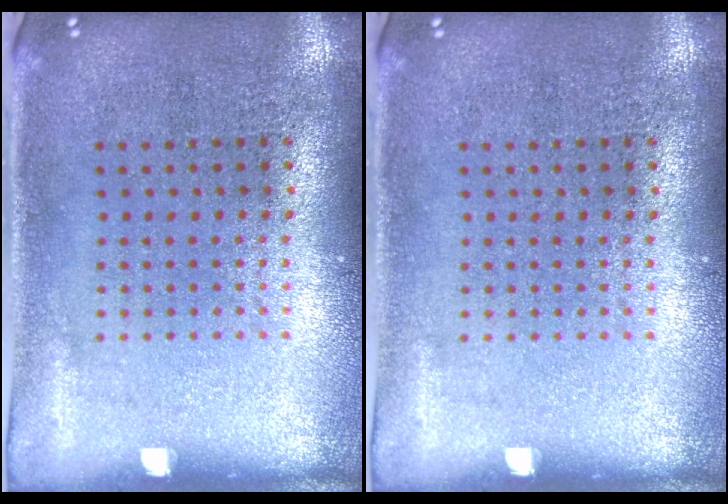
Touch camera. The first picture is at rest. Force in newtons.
{"total": 0.0}